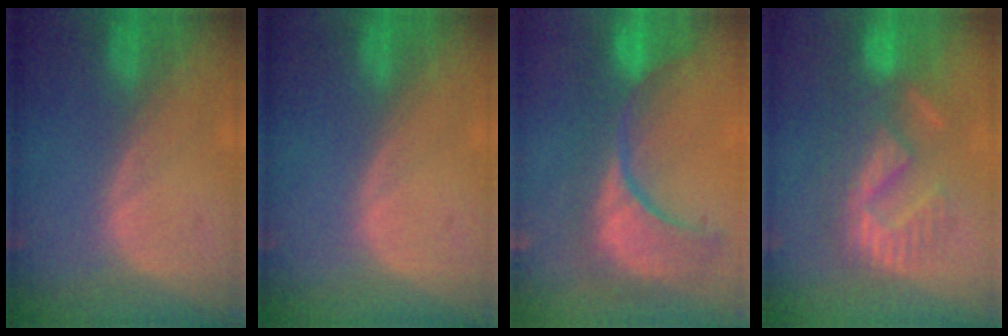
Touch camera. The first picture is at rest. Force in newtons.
{"total": 0.0}
{"total": 11.9, "press": 10.8, "slide": 4.8}
{"total": 9.0, "press": 8.9, "slide": 1.8}